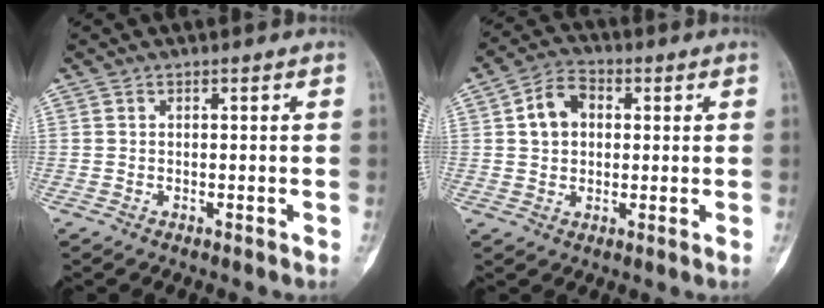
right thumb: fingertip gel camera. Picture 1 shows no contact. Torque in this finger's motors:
{"motor_torque": [-0.65, 0.50, 0.40, -0.19, -0.03]}